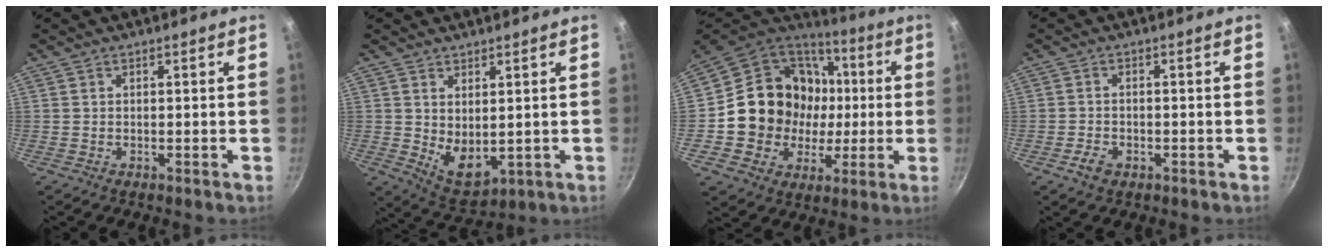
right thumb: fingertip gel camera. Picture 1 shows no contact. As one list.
[{"total": 7.2, "force": [1.3, 4.2, 5.7], "torque": [-0.077, -0.028, 0.040]}, {"total": 21.6, "force": [1.0, 19.1, 9.9], "torque": [-0.154, 0.027, 0.027]}, {"total": 3.4, "force": [-1.6, 2.2, 2.0], "torque": [-0.038, 0.013, -0.029]}]